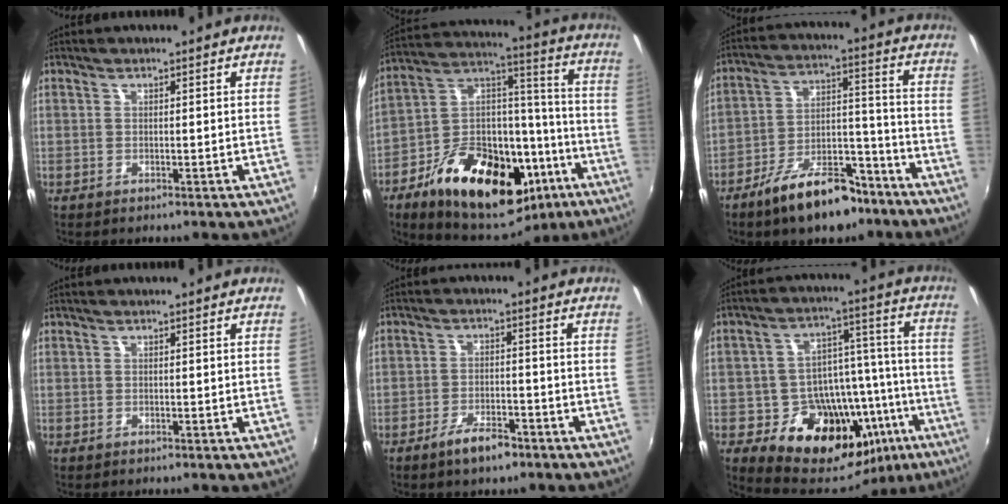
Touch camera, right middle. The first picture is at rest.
{"total": 27.6, "force": [-13.6, 15.2, 18.5], "torque": [-0.325, 0.032, -0.193]}
{"total": 14.4, "force": [-10.2, 6.0, 8.2], "torque": [-0.146, 0.020, -0.155]}
{"total": 0.0}
{"total": 5.7, "force": [-4.0, 2.0, 3.6], "torque": [-0.080, -0.001, -0.066]}
{"total": 21.8, "force": [-10.8, 15.0, 11.5], "torque": [-0.200, 0.033, -0.135]}